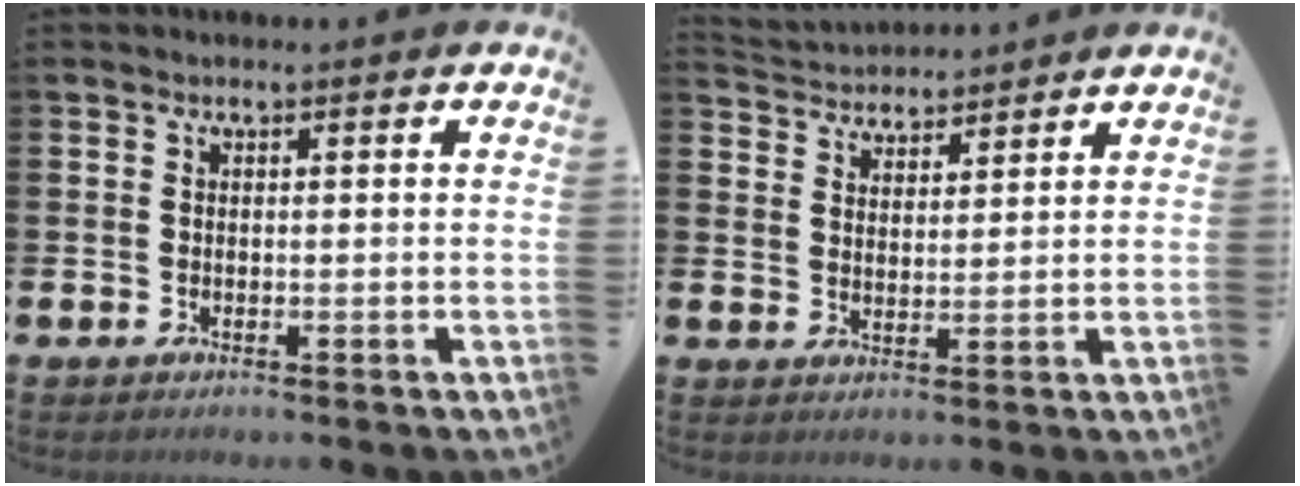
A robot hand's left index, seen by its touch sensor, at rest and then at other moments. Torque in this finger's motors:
{"motor_torque": [0.62, -0.97, 0.21, 0.02]}